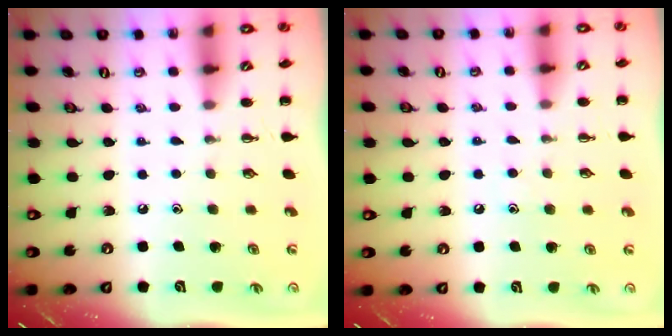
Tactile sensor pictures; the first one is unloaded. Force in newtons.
{"total": 5.7, "press": 5.5, "slide": 1.5}